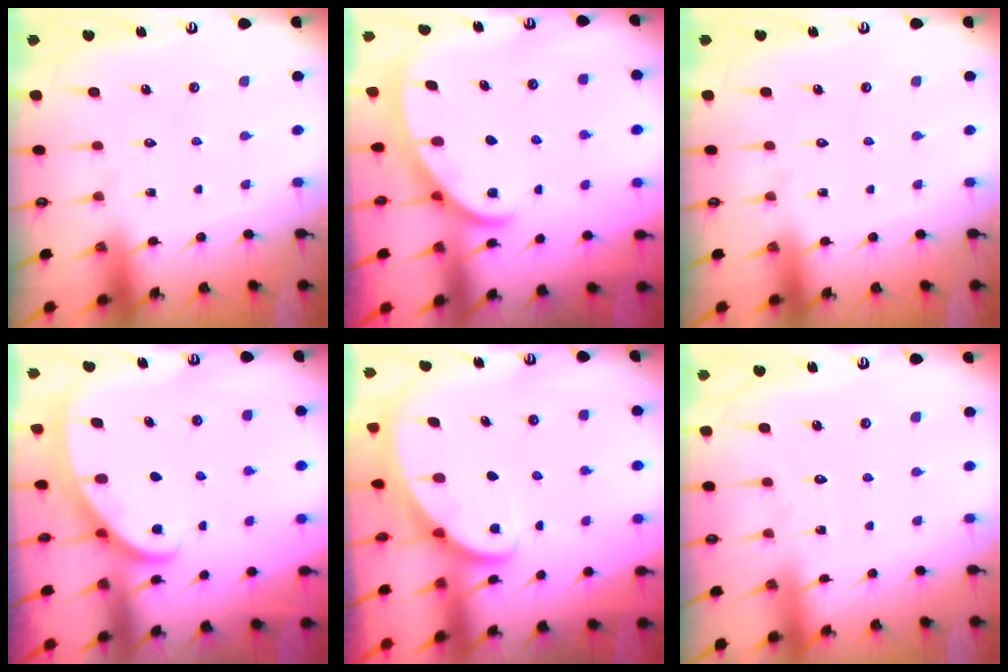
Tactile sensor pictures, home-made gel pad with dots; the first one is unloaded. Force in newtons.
{"total": 2.3, "press": 2.3, "slide": 0.2}
{"total": 0.0}
{"total": 2.2, "press": 2.2, "slide": 0.2}
{"total": 2.3, "press": 2.3, "slide": 0.2}
{"total": 1.8, "press": 1.8, "slide": 0.2}